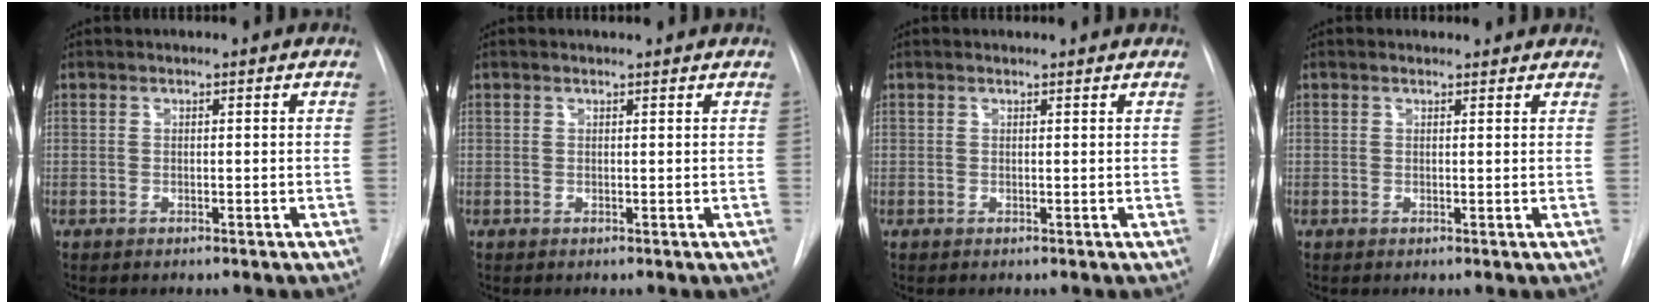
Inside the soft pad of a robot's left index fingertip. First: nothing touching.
{"total": 1.3, "force": [1.3, 0.1, 0.4], "torque": [-0.010, 0.009, 0.017]}
{"total": 1.7, "force": [1.7, 0.2, 0.2], "torque": [-0.012, 0.010, 0.018]}
{"total": 4.2, "force": [3.7, 1.4, 1.1], "torque": [-0.010, 0.017, 0.035]}